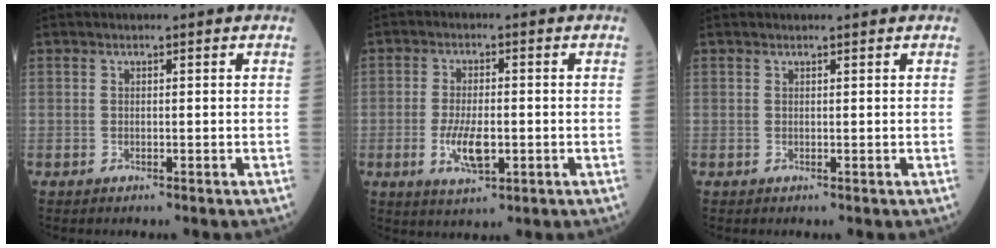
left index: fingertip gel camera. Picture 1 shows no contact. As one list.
[{"total": 5.8, "force": [-1.5, 2.1, 5.2], "torque": [-0.107, -0.007, -0.024]}, {"total": 1.1, "force": [1.1, 0.0, 0.1], "torque": [-0.003, 0.007, 0.015]}]